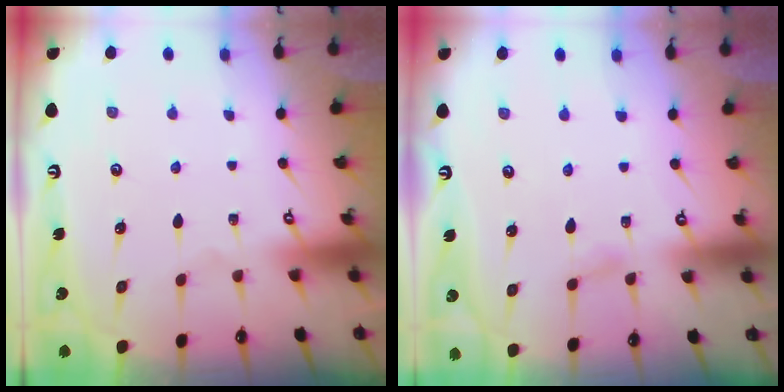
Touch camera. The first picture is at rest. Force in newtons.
{"total": 1.9, "press": 1.8, "slide": 0.3}